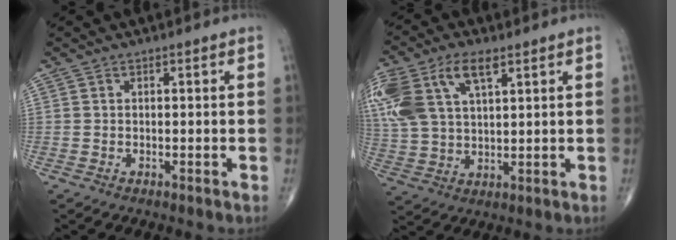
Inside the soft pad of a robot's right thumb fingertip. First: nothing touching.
{"total": 16.6, "force": [7.6, 8.6, 12.0], "torque": [-0.284, 0.008, 0.149]}